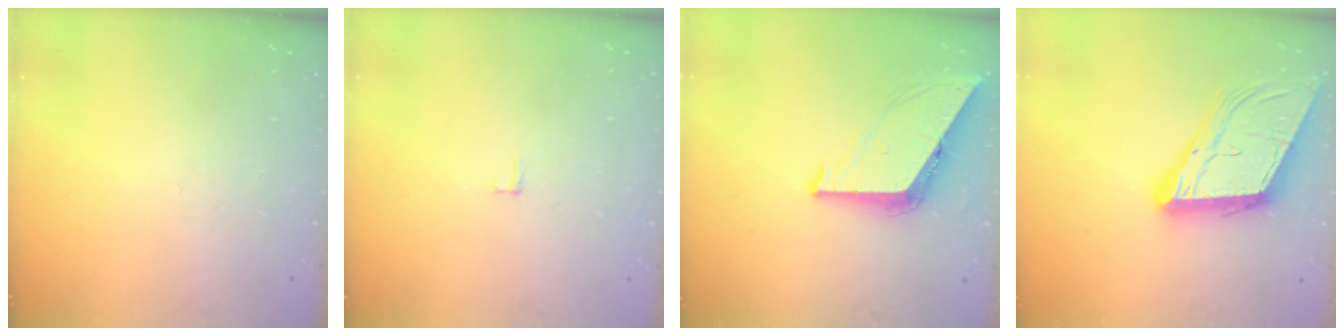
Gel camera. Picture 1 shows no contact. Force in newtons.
{"total": 2.0, "press": 2.0, "slide": 0.2}
{"total": 7.9, "press": 7.9, "slide": 0.4}
{"total": 15.9, "press": 15.4, "slide": 4.0}